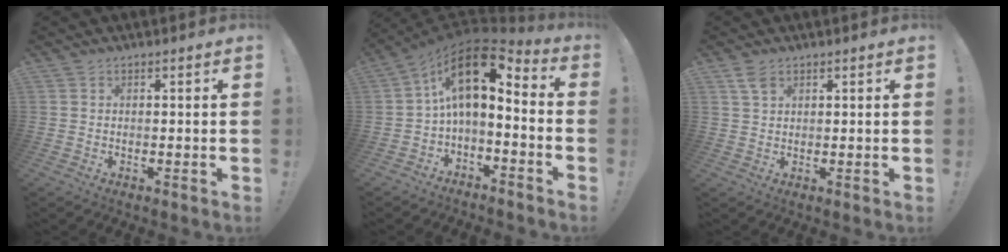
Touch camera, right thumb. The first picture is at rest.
{"total": 12.9, "force": [3.4, 6.0, 10.9], "torque": [-0.189, -0.017, 0.062]}
{"total": 3.8, "force": [2.2, 1.9, 2.4], "torque": [-0.048, -0.002, 0.042]}